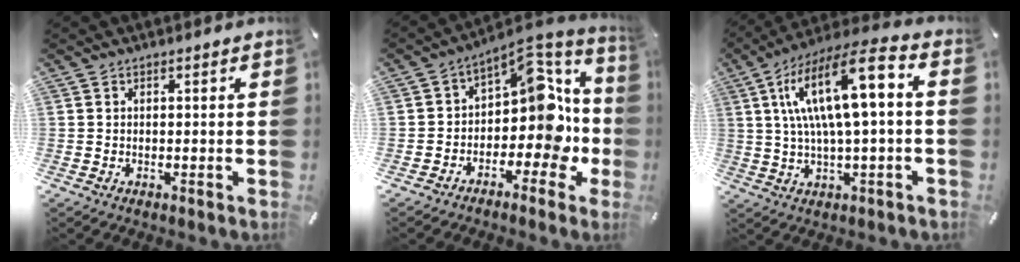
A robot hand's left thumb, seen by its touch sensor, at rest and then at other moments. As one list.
[{"total": 12.4, "force": [0.9, 7.9, 9.5], "torque": [-0.142, -0.035, 0.007]}, {"total": 16.7, "force": [3.7, 4.9, 15.5], "torque": [-0.305, -0.006, 0.052]}]